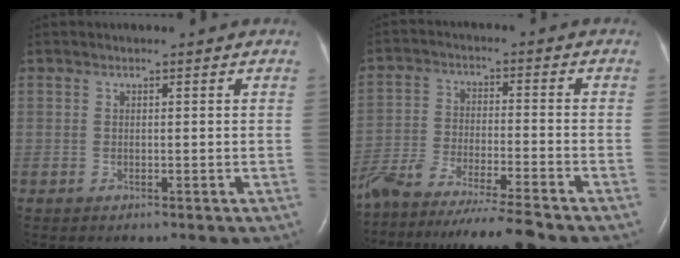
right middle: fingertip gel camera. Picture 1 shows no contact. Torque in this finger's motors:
{"motor_torque": [0.55, -0.52, 0.13, 0.09]}